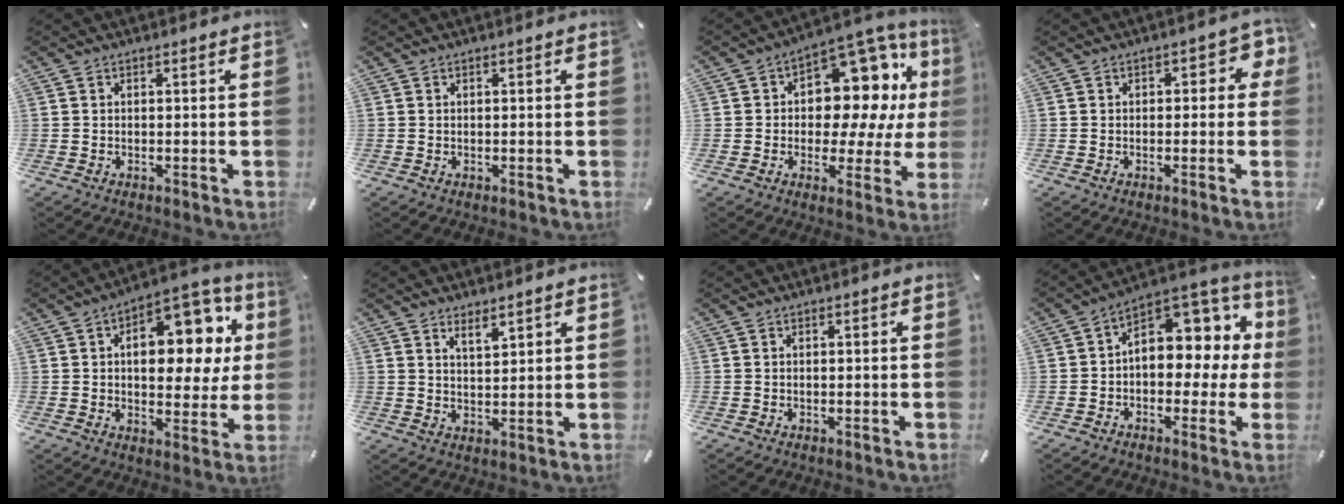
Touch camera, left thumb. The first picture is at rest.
{"total": 0.0}
{"total": 15.0, "force": [4.8, 9.9, 10.2], "torque": [-0.137, -0.051, 0.083]}
{"total": 3.8, "force": [0.3, 2.4, 3.0], "torque": [-0.035, 0.003, -0.002]}
{"total": 17.3, "force": [5.9, 9.6, 13.1], "torque": [-0.165, -0.040, 0.095]}
{"total": 3.5, "force": [3.1, 1.0, 1.3], "torque": [-0.022, -0.020, 0.057]}
{"total": 0.0}
{"total": 10.0, "force": [2.6, 7.6, 6.0], "torque": [-0.070, -0.035, 0.048]}